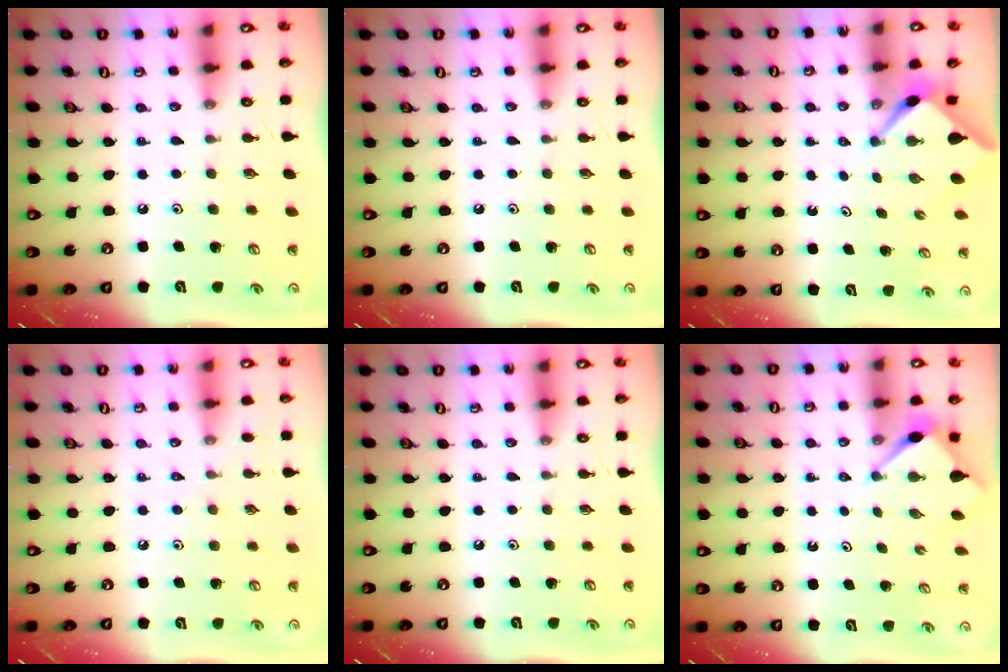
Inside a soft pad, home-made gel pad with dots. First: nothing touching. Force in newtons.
{"total": 0.0}
{"total": 2.5, "press": 2.5, "slide": 0.3}
{"total": 3.6, "press": 3.5, "slide": 0.6}
{"total": 0.0}
{"total": 3.4, "press": 3.4, "slide": 0.3}